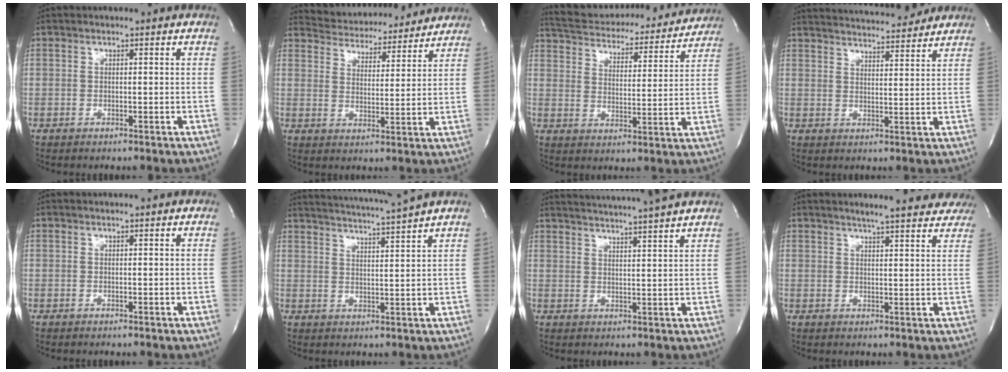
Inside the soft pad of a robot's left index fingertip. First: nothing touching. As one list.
[{"total": 14.3, "force": [13.7, 3.3, 2.6], "torque": [-0.034, 0.011, 0.188]}, {"total": 21.5, "force": [20.2, 4.3, 6.0], "torque": [-0.102, -0.004, 0.273]}, {"total": 15.7, "force": [14.7, 1.6, 5.1], "torque": [-0.083, 0.015, 0.203]}, {"total": 0.0}, {"total": 10.7, "force": [9.8, -2.4, 3.7], "torque": [-0.071, -0.023, 0.142]}, {"total": 13.9, "force": [12.7, -1.3, 5.4], "torque": [-0.097, -0.009, 0.170]}, {"total": 13.6, "force": [12.3, 2.2, 5.4], "torque": [-0.057, 0.002, 0.138]}]